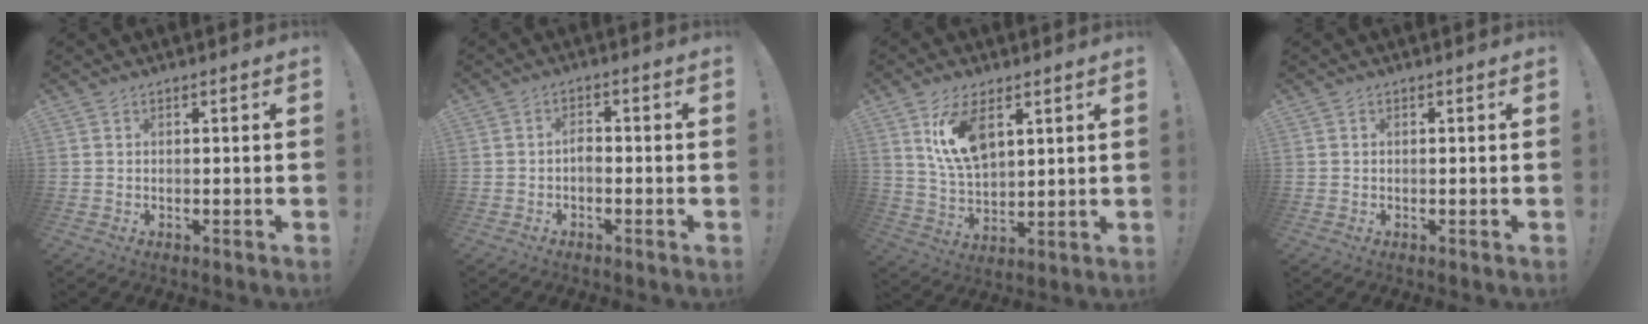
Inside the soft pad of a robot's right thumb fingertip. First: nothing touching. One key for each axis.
{"total": 2.0, "fx": -1.0, "fy": 1.0, "fz": 1.4, "tx": -0.033, "ty": 0.006, "tz": -0.018}
{"total": 11.8, "fx": 6.0, "fy": 6.0, "fz": 8.3, "tx": -0.154, "ty": -0.017, "tz": 0.109}
{"total": 0.0}